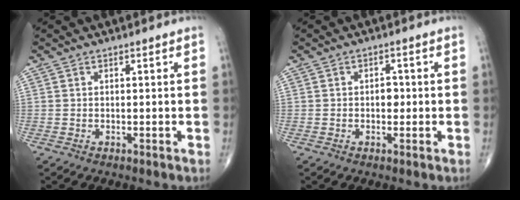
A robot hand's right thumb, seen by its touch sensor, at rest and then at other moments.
{"total": 2.2, "force": [-0.1, 1.5, 1.6], "torque": [-0.012, 0.004, -0.004]}